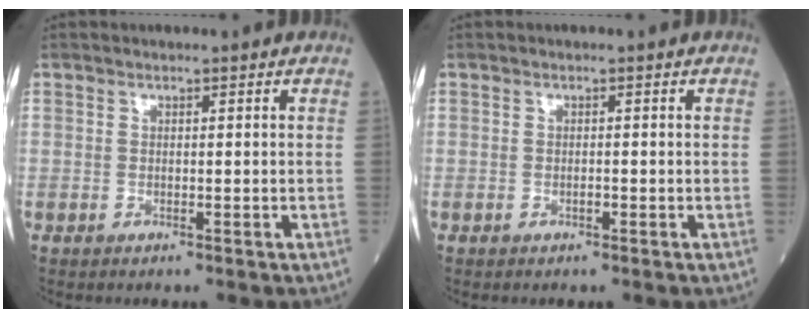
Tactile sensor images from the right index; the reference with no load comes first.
{"total": 0.6, "force": [-0.3, 0.2, 0.5], "torque": [-0.012, 0.000, -0.004]}